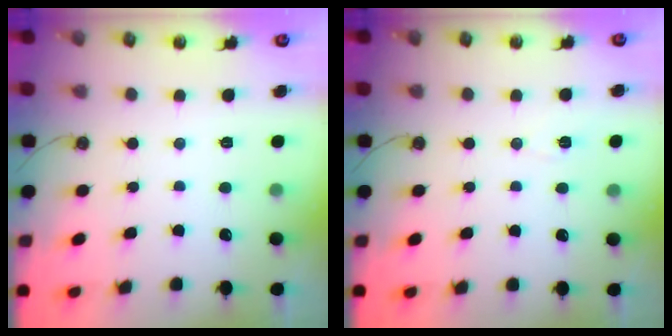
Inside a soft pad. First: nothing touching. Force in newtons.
{"total": 3.1, "press": 2.0, "slide": 2.4}